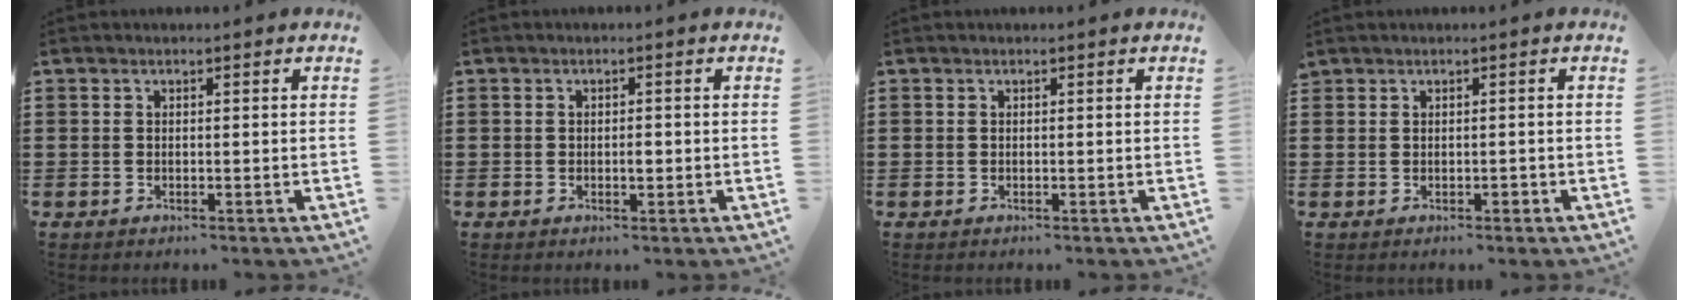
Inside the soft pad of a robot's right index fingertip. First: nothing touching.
{"total": 1.5, "force": [-0.2, 0.6, 1.4], "torque": [-0.025, 0.001, -0.005]}
{"total": 0.0}
{"total": 0.7, "force": [0.0, 0.5, 0.4], "torque": [-0.010, 0.001, 0.001]}